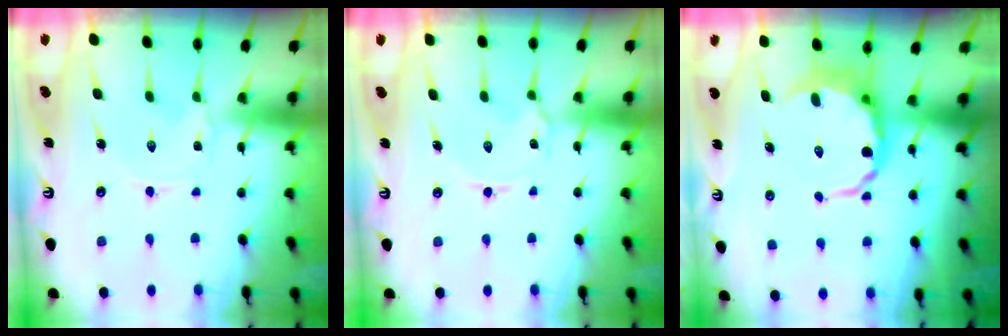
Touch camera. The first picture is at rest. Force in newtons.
{"total": 3.2, "press": 3.1, "slide": 0.5}
{"total": 7.0, "press": 6.5, "slide": 2.6}